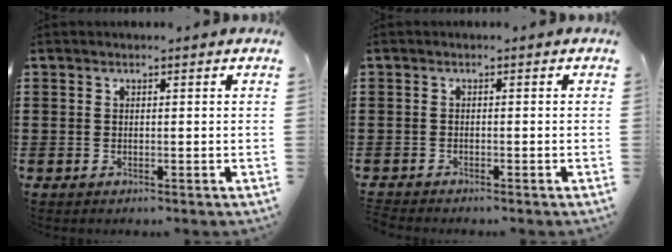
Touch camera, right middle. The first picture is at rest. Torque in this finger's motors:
{"motor_torque": [0.01, 0.00, 0.23, 0.11]}